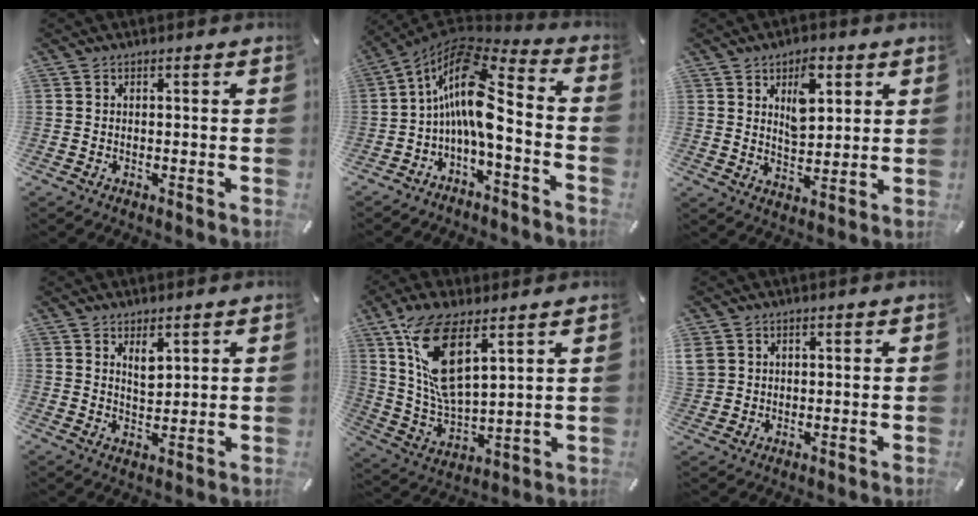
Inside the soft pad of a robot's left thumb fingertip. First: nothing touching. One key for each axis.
{"total": 14.5, "fx": 0.9, "fy": 5.8, "fz": 13.3, "tx": -0.261, "ty": -0.021, "tz": 0.010}
{"total": 8.6, "fx": 4.0, "fy": 5.0, "fz": 5.7, "tx": -0.075, "ty": -0.016, "tz": 0.066}
{"total": 4.3, "fx": 3.0, "fy": 2.2, "fz": 2.2, "tx": -0.035, "ty": -0.014, "tz": 0.052}
{"total": 14.9, "fx": 8.2, "fy": 5.5, "fz": 11.1, "tx": -0.257, "ty": -0.035, "tz": 0.147}
{"total": 3.8, "fx": 2.2, "fy": 3.1, "fz": 0.5, "tx": -0.019, "ty": 0.002, "tz": 0.044}